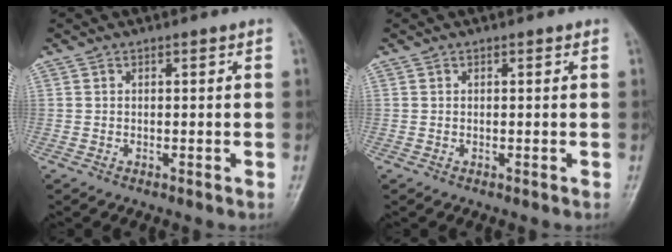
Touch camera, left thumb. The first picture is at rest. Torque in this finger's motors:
{"motor_torque": [0.00, 0.00, -0.09, 0.06, 0.00]}